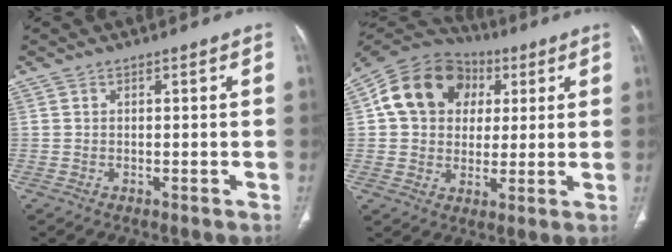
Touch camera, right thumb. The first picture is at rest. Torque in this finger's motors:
{"motor_torque": [0.75, 2.83, 0.71, -0.63, 0.12]}